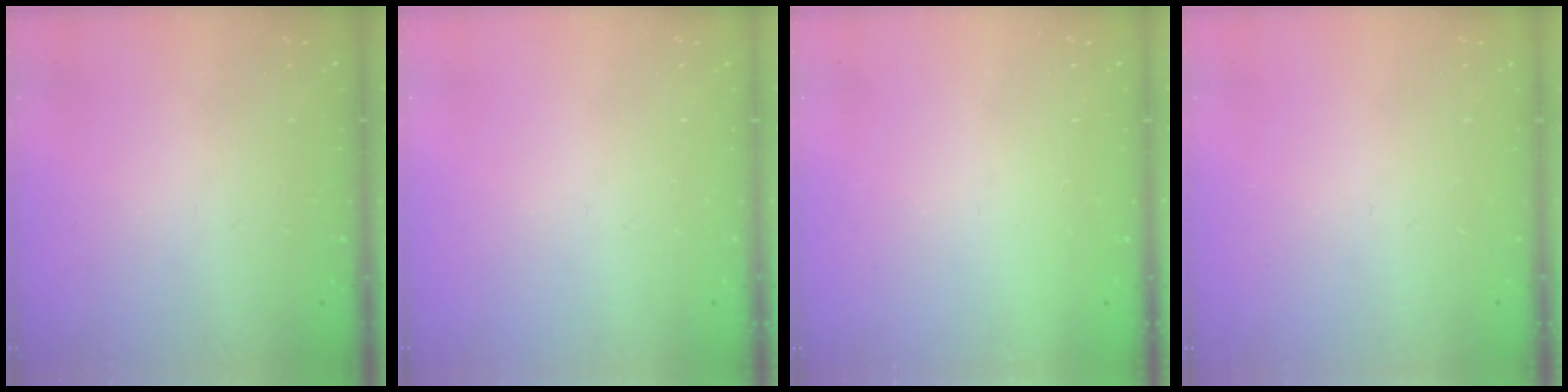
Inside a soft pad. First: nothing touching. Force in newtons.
{"total": 0.0}
{"total": 1.5, "press": 1.5, "slide": 0.1}
{"total": 0.0}